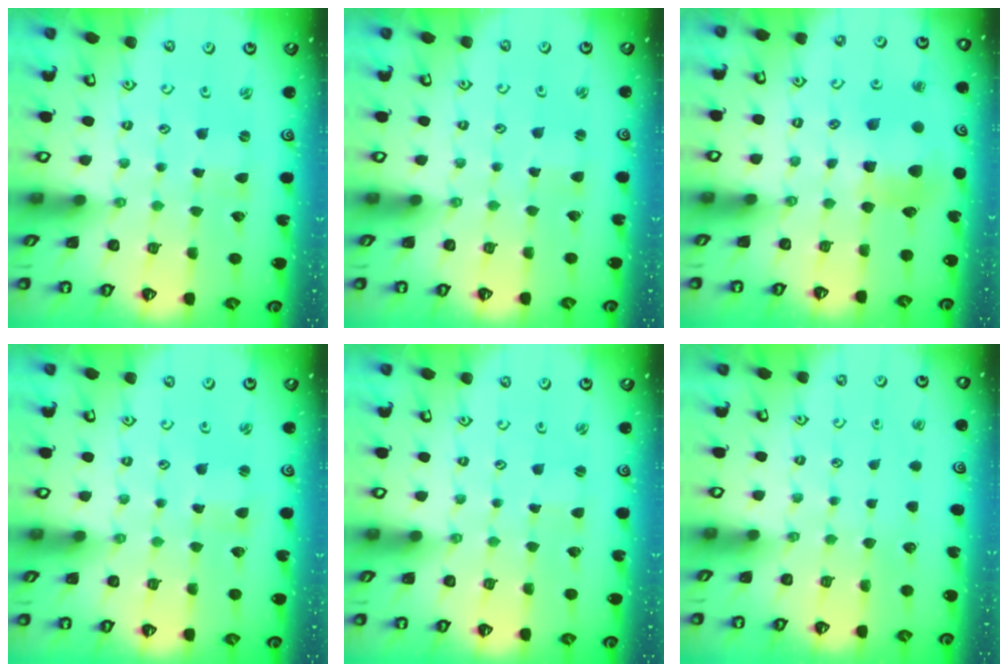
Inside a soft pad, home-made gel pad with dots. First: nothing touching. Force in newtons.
{"total": 1.7, "press": 1.7, "slide": 0.4}
{"total": 10.5, "press": 10.4, "slide": 1.0}
{"total": 1.2, "press": 1.1, "slide": 0.2}
{"total": 0.7, "press": 0.7, "slide": 0.1}
{"total": 0.0}